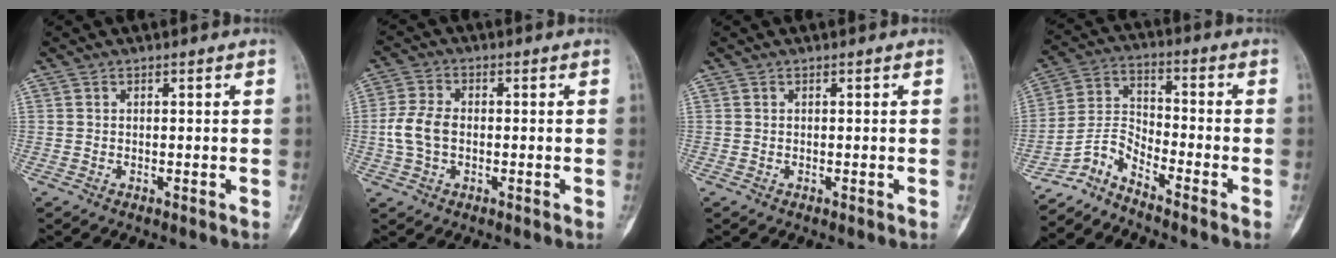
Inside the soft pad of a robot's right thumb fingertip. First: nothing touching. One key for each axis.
{"total": 6.4, "fx": -0.6, "fy": 4.1, "fz": 4.8, "tx": -0.107, "ty": 0.013, "tz": -0.015}
{"total": 0.0}
{"total": 6.2, "fx": -5.8, "fy": 0.5, "fz": 2.2, "tx": -0.052, "ty": 0.051, "tz": -0.124}